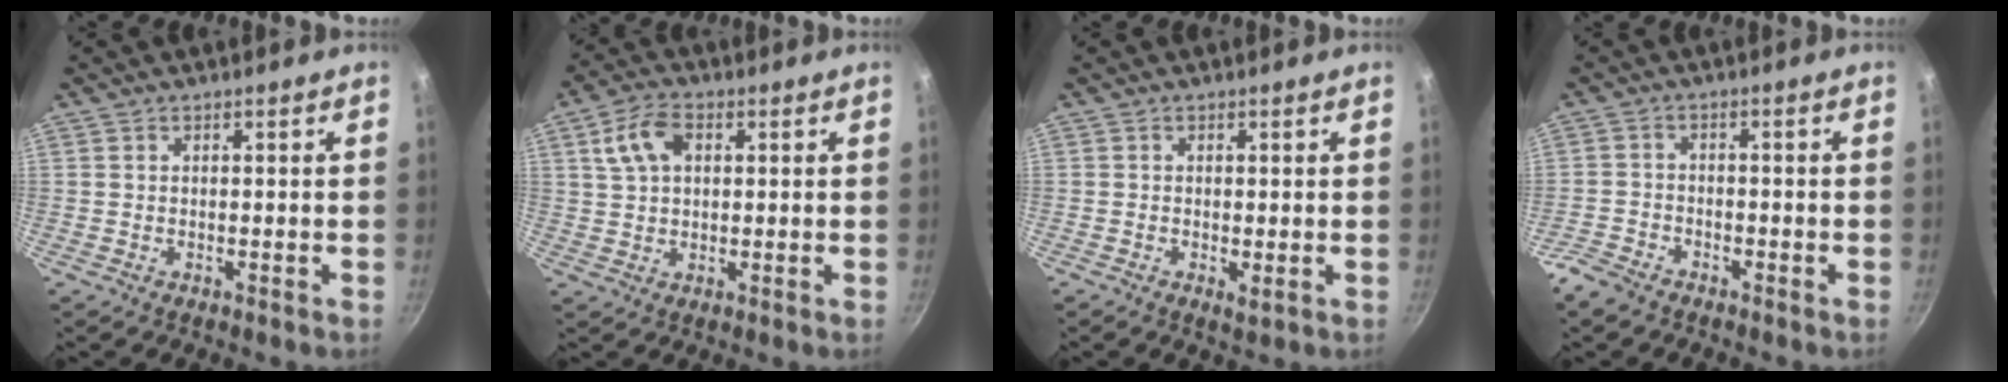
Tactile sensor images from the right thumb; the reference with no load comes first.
{"total": 7.5, "force": [2.1, 5.3, 4.9], "torque": [-0.075, 0.013, 0.030]}
{"total": 1.3, "force": [-0.1, 0.8, 1.0], "torque": [-0.017, -0.006, -0.001]}
{"total": 4.6, "force": [-3.7, 2.2, 1.7], "torque": [-0.041, 0.026, -0.076]}